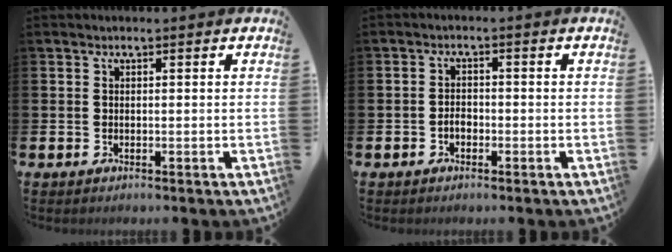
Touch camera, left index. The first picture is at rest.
{"total": 1.7, "force": [-0.8, 1.2, 1.0], "torque": [-0.013, 0.002, -0.018]}